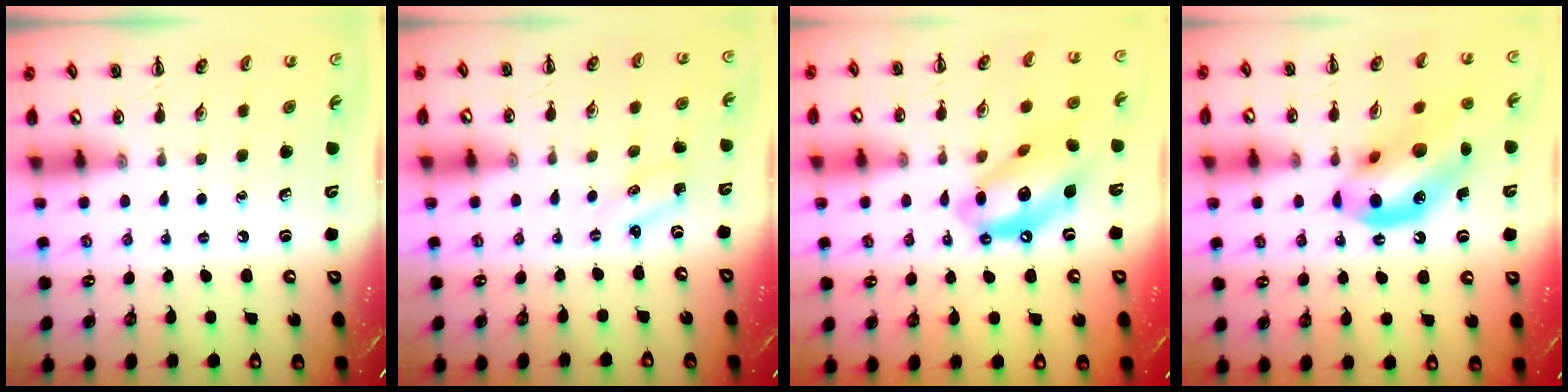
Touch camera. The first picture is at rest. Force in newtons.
{"total": 1.3, "press": 1.2, "slide": 0.3}
{"total": 14.8, "press": 14.2, "slide": 4.0}
{"total": 16.4, "press": 16.1, "slide": 3.2}